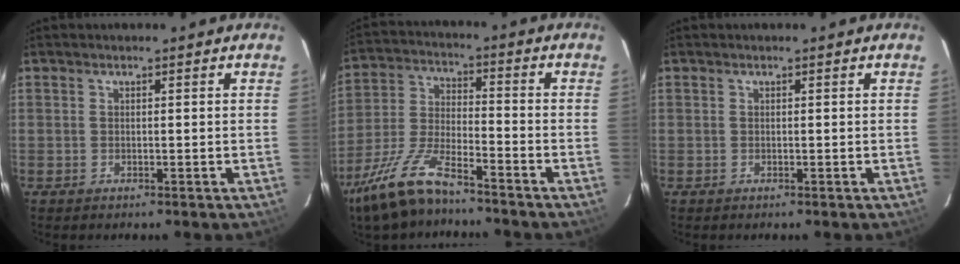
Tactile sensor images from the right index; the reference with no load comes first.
{"total": 13.8, "force": [-10.3, 3.7, 8.4], "torque": [-0.190, -0.010, -0.202]}
{"total": 0.0}